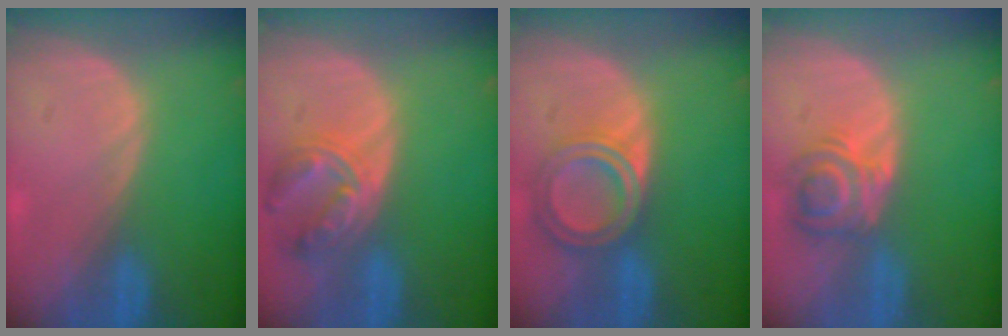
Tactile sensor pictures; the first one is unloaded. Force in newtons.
{"total": 7.9, "press": 6.9, "slide": 3.8}
{"total": 6.7, "press": 5.9, "slide": 3.1}
{"total": 5.6, "press": 5.3, "slide": 1.8}